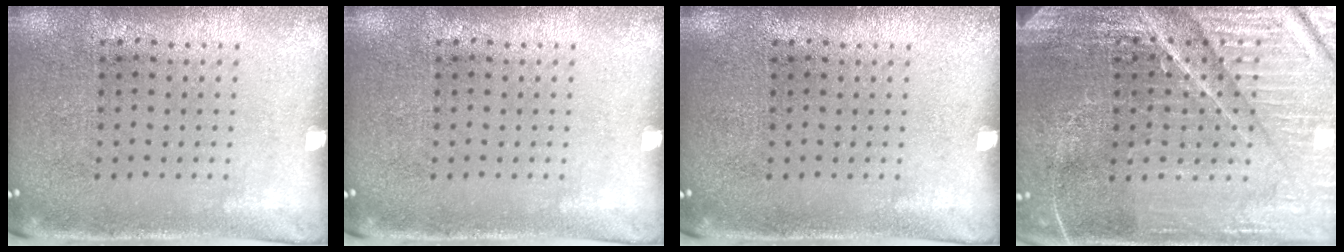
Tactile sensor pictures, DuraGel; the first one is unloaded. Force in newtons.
{"total": 0.0}
{"total": 0.0}
{"total": 5.7, "press": 5.2, "slide": 2.4}